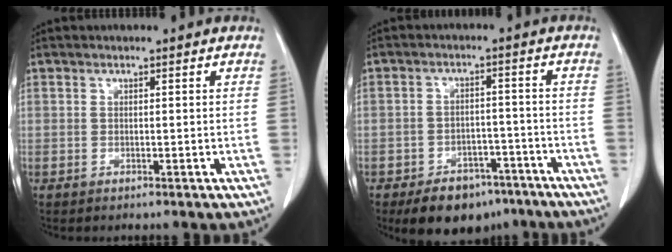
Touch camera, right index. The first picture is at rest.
{"total": 10.1, "force": [-7.4, 5.6, 4.1], "torque": [-0.051, 0.012, -0.106]}